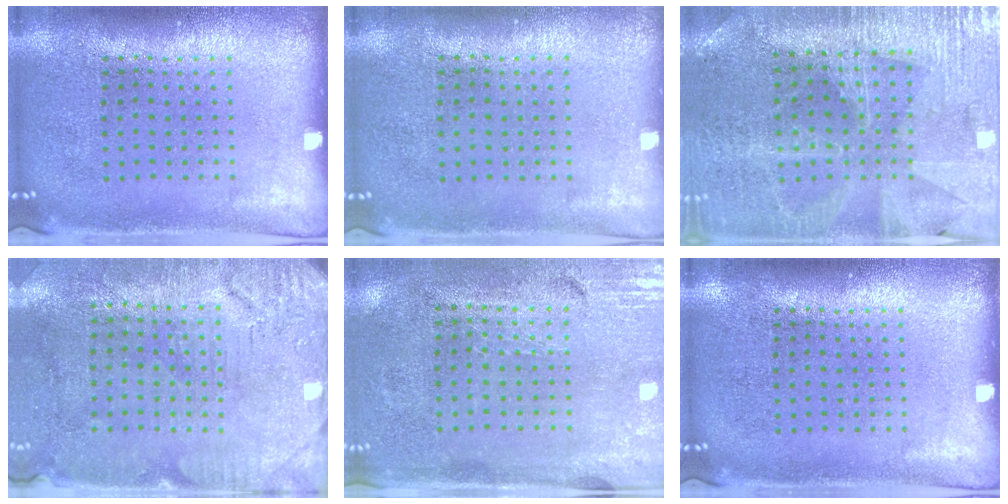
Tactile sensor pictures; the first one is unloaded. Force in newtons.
{"total": 0.0}
{"total": 2.0, "press": 2.0, "slide": 0.3}
{"total": 3.2, "press": 2.6, "slide": 1.8}
{"total": 3.4, "press": 2.9, "slide": 1.7}
{"total": 0.0}